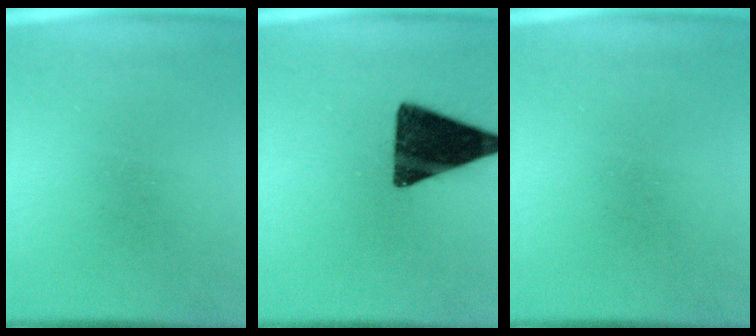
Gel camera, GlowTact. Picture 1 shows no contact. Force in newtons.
{"total": 16.4}
{"total": 0.0}